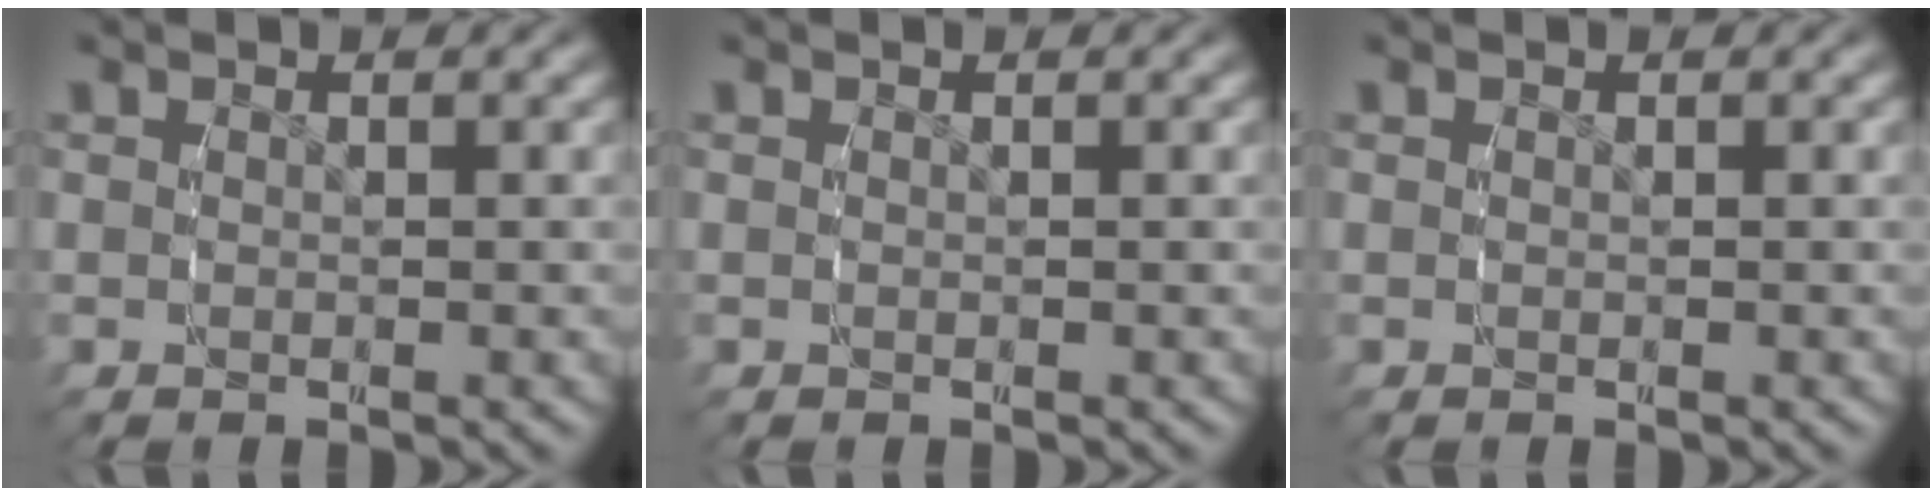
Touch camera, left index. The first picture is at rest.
{"total": 0.0}
{"total": 0.0}